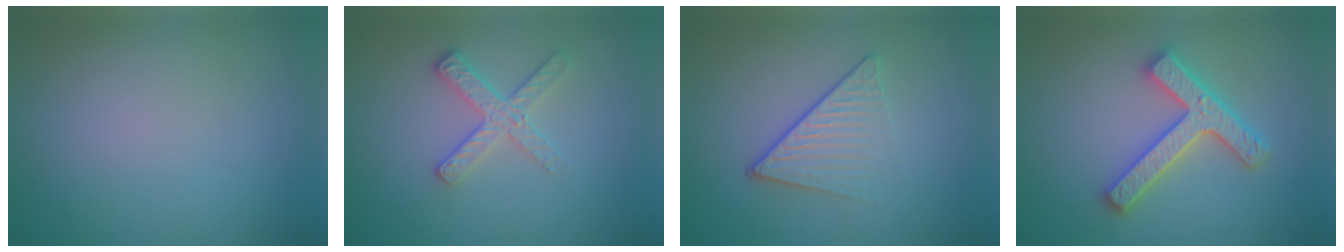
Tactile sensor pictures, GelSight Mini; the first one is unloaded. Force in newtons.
{"total": 2.8, "press": 2.5, "slide": 1.3}
{"total": 4.3, "press": 2.8, "slide": 3.2}
{"total": 4.7, "press": 4.7, "slide": 0.8}